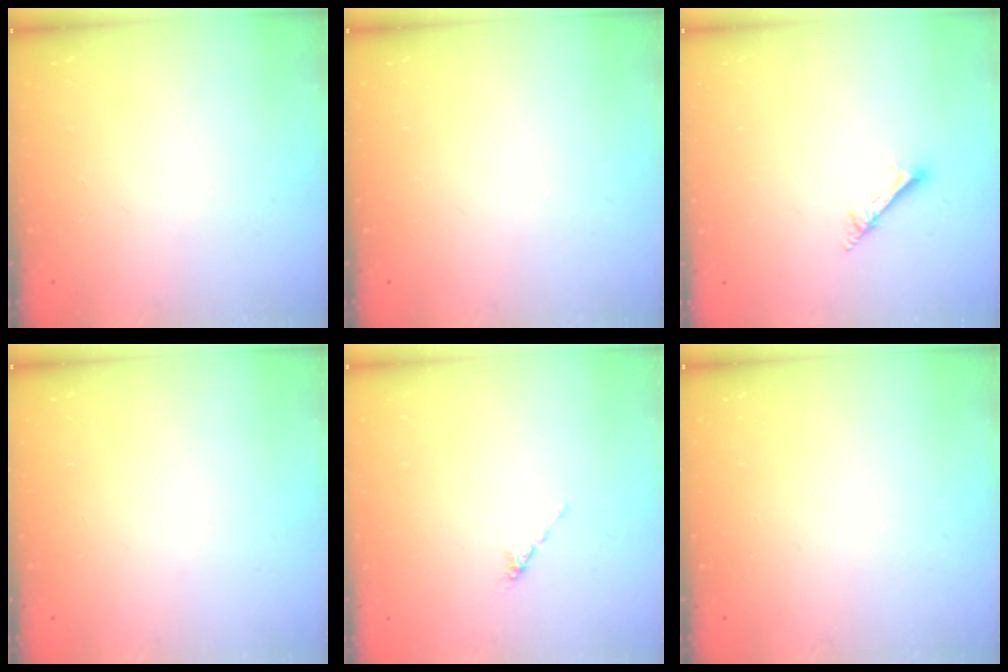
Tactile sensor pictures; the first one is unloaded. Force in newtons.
{"total": 0.0}
{"total": 1.7, "press": 1.6, "slide": 0.1}
{"total": 0.0}
{"total": 0.0}
{"total": 0.0}